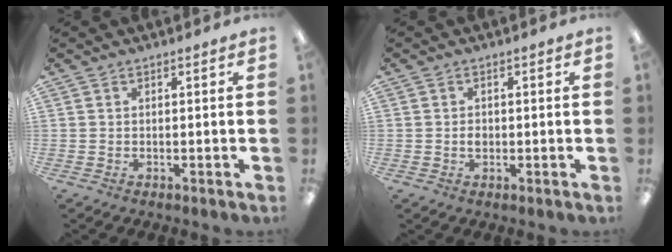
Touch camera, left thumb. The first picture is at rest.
{"total": 1.5, "force": [-0.1, 1.2, 0.8], "torque": [-0.015, 0.004, -0.003]}